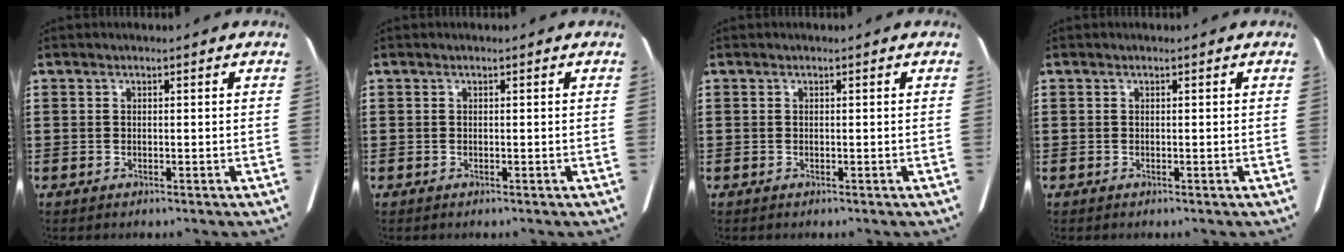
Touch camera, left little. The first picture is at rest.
{"total": 0.0}
{"total": 0.0}
{"total": 0.0}